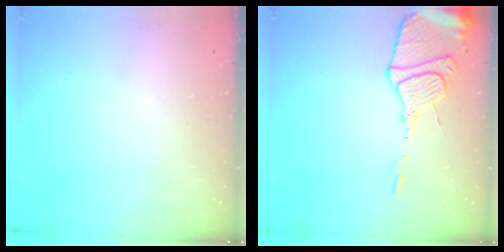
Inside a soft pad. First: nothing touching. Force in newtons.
{"total": 14.1, "press": 14.0, "slide": 1.3}